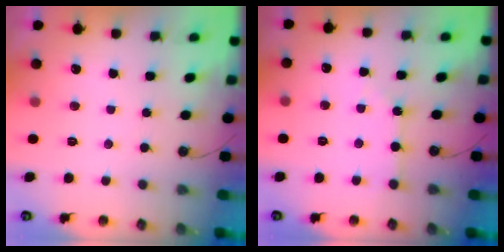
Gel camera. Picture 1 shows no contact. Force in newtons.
{"total": 1.8, "press": 1.7, "slide": 0.3}